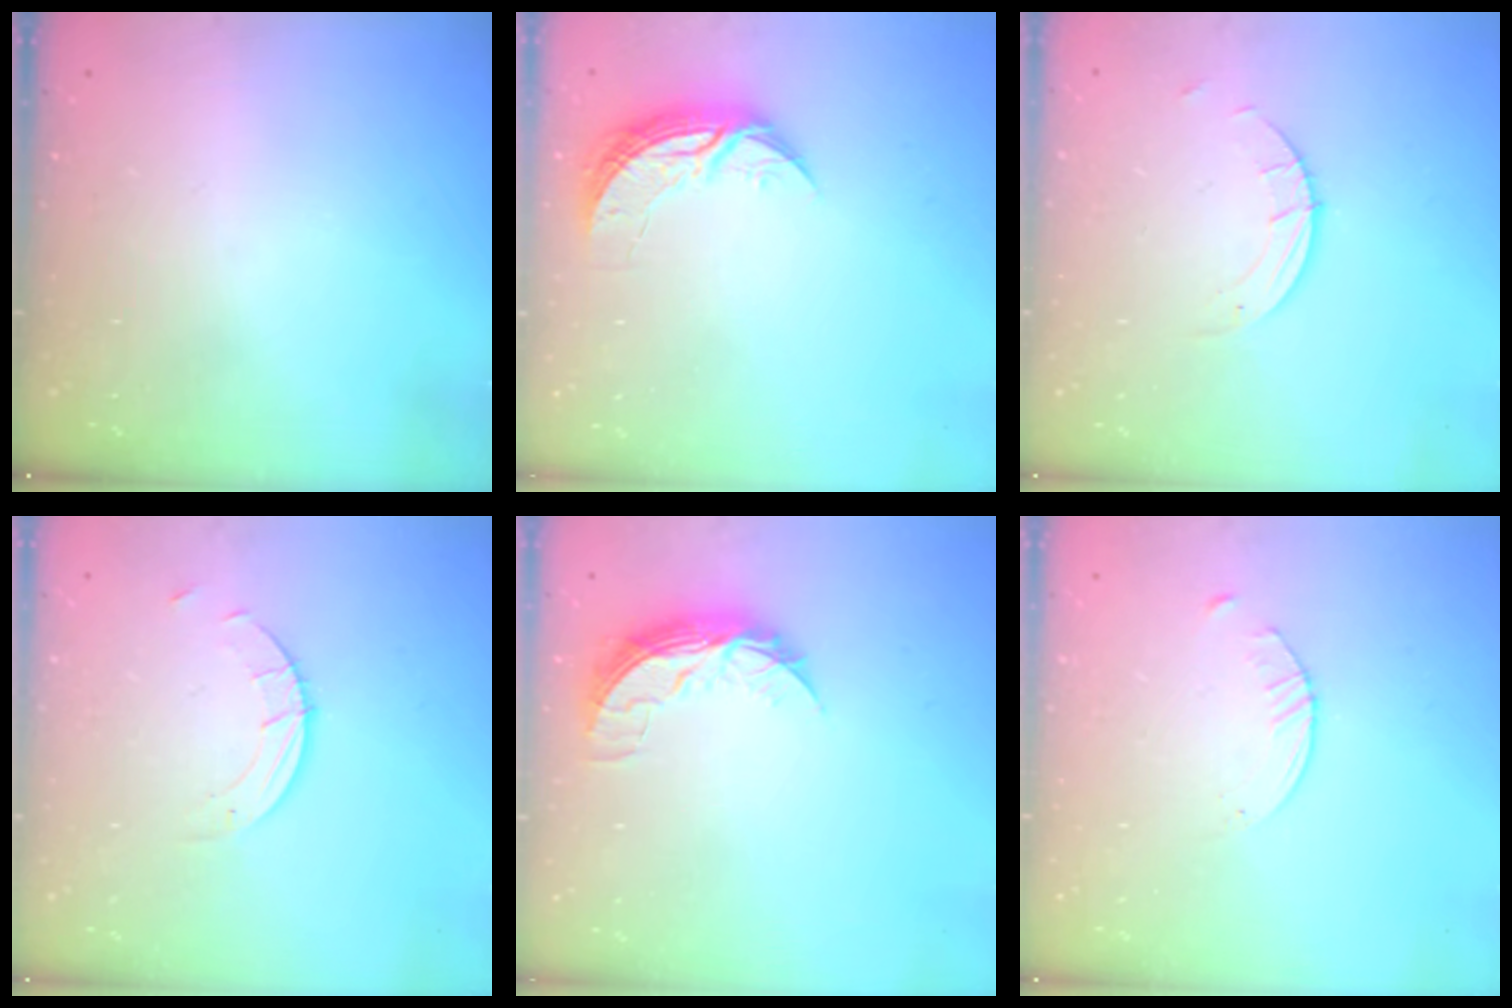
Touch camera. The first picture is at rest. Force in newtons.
{"total": 8.4, "press": 8.4, "slide": 0.6}
{"total": 1.5, "press": 1.5, "slide": 0.1}
{"total": 2.5, "press": 2.5, "slide": 0.2}
{"total": 7.8, "press": 7.8, "slide": 0.4}
{"total": 2.0, "press": 2.0, "slide": 0.3}